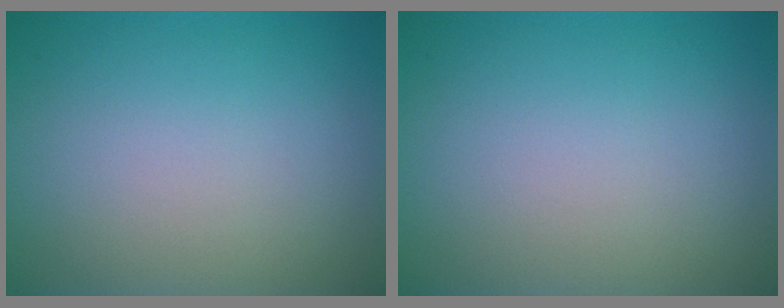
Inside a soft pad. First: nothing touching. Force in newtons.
{"total": 0.0}